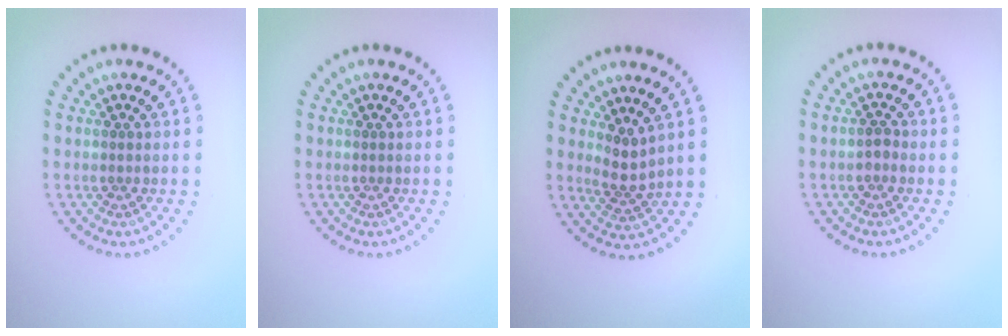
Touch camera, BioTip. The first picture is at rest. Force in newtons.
{"total": 0.0}
{"total": 2.2, "press": 1.5, "slide": 1.5}
{"total": 1.0, "press": 1.0, "slide": 0.2}